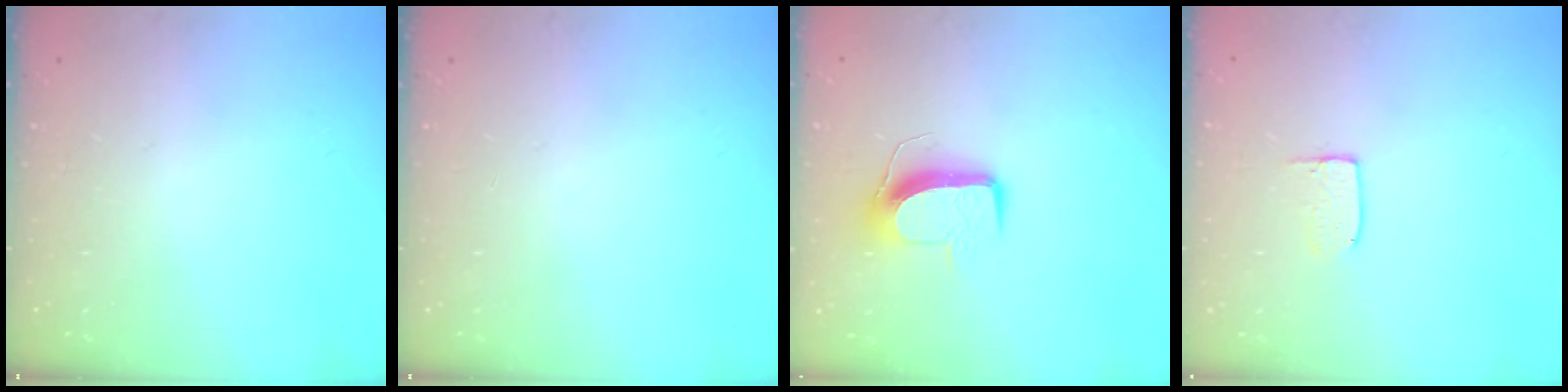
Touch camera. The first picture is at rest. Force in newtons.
{"total": 0.0}
{"total": 9.6, "press": 9.6, "slide": 0.2}
{"total": 3.6, "press": 3.5, "slide": 0.2}